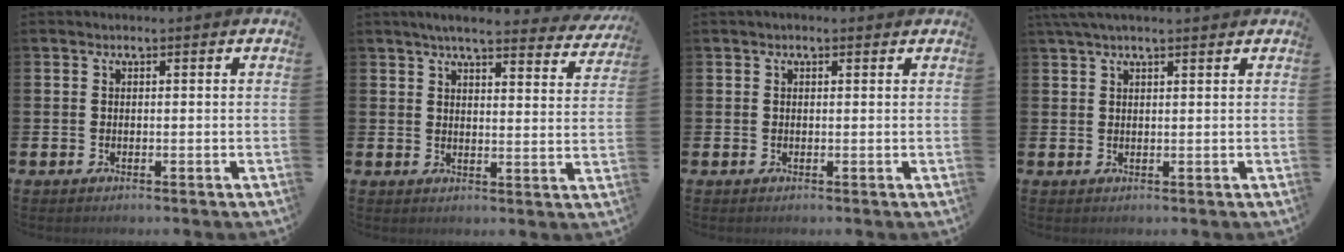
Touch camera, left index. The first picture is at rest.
{"total": 5.0, "force": [4.5, 0.6, 1.9], "torque": [-0.040, -0.028, 0.074]}
{"total": 0.8, "force": [0.5, 0.5, 0.3], "torque": [-0.003, 0.005, 0.007]}
{"total": 3.0, "force": [2.5, 0.4, 1.7], "torque": [-0.036, 0.000, 0.045]}